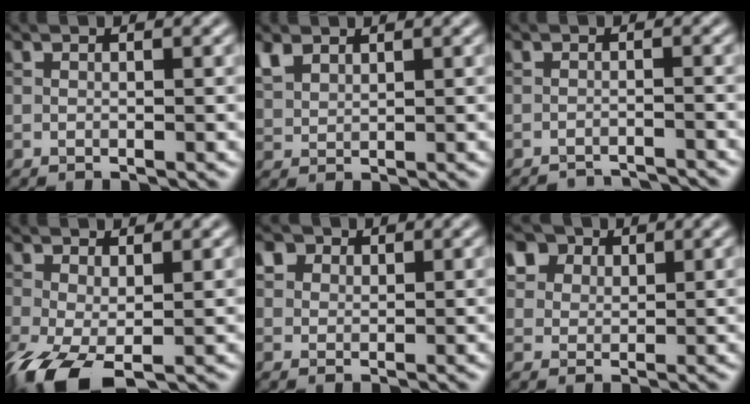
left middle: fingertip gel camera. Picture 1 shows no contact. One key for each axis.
{"total": 2.3, "fx": 1.6, "fy": 1.3, "fz": 1.1, "tx": -0.031, "ty": 0.003, "tz": 0.040}
{"total": 4.6, "fx": -4.5, "fy": 0.5, "fz": 0.5, "tx": -0.004, "ty": 0.001, "tz": -0.062}
{"total": 5.5, "fx": -2.0, "fy": 2.7, "fz": 4.4, "tx": -0.106, "ty": -0.014, "tz": -0.036}
{"total": 3.0, "fx": 1.9, "fy": 2.1, "fz": 1.1, "tx": -0.032, "ty": 0.004, "tz": 0.035}
{"total": 7.7, "fx": 4.6, "fy": 5.2, "fz": 3.3, "tx": -0.096, "ty": 0.012, "tz": 0.079}